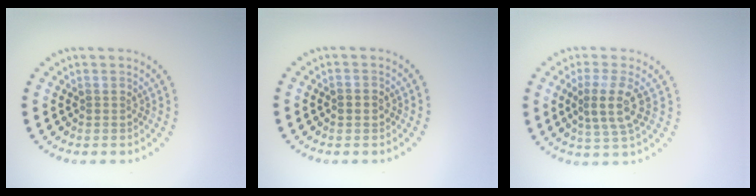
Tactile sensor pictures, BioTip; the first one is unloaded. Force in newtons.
{"total": 1.2, "press": 1.2, "slide": 0.2}
{"total": 3.0, "press": 2.3, "slide": 1.9}